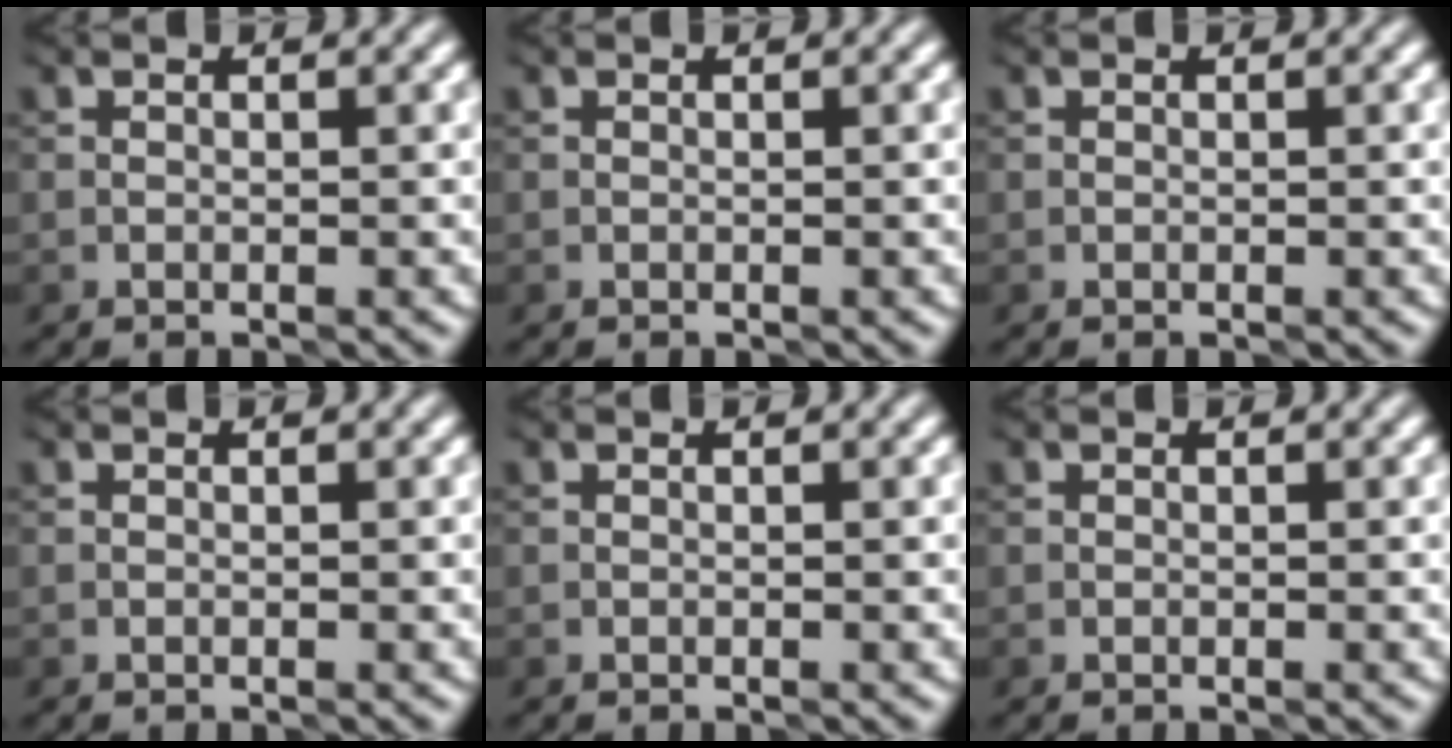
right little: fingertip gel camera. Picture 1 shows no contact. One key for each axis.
{"total": 0.0}
{"total": 0.0}
{"total": 0.0}
{"total": 0.0}
{"total": 0.0}